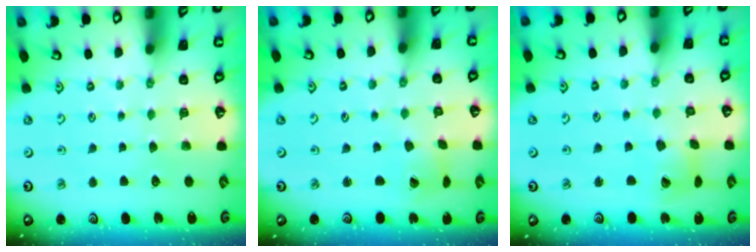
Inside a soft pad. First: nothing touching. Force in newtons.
{"total": 1.4, "press": 1.4, "slide": 0.2}
{"total": 5.8, "press": 5.7, "slide": 0.7}